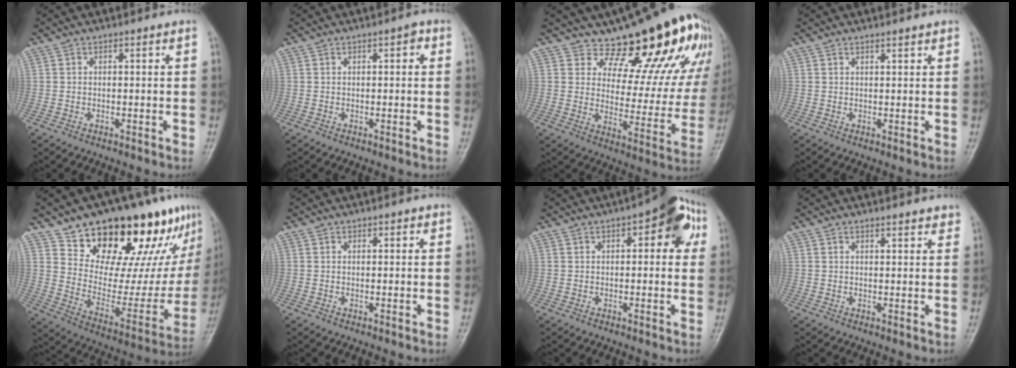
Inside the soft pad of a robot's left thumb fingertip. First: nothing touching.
{"total": 1.4, "force": [0.4, 0.6, 1.2], "torque": [-0.011, 0.004, 0.001]}
{"total": 19.6, "force": [16.0, 7.6, 8.4], "torque": [-0.045, -0.120, 0.198]}
{"total": 1.1, "force": [0.9, 0.1, 0.5], "torque": [-0.007, -0.006, 0.015]}
{"total": 27.2, "force": [18.7, 11.8, 15.8], "torque": [-0.175, -0.083, 0.284]}
{"total": 1.0, "force": [0.6, 0.5, 0.5], "torque": [0.001, -0.002, 0.005]}
{"total": 9.6, "force": [3.3, 3.9, 8.1], "torque": [-0.071, 0.010, 0.032]}
{"total": 2.8, "force": [2.5, 0.7, 1.1], "torque": [0.001, -0.010, 0.028]}